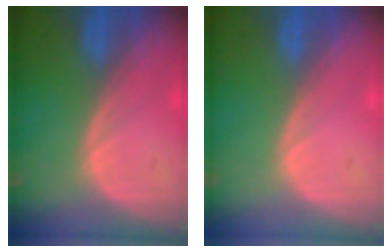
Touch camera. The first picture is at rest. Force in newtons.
{"total": 0.0}